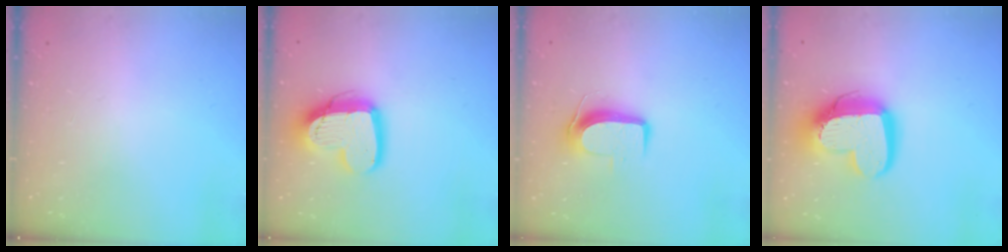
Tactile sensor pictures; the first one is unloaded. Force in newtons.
{"total": 15.5, "press": 15.4, "slide": 1.4}
{"total": 9.1, "press": 9.0, "slide": 1.1}
{"total": 17.2, "press": 17.2, "slide": 1.5}